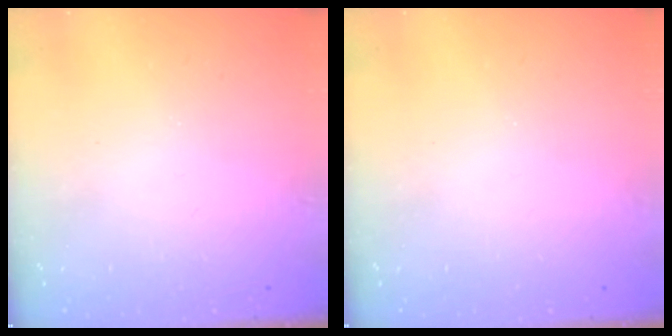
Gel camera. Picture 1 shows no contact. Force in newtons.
{"total": 0.0}